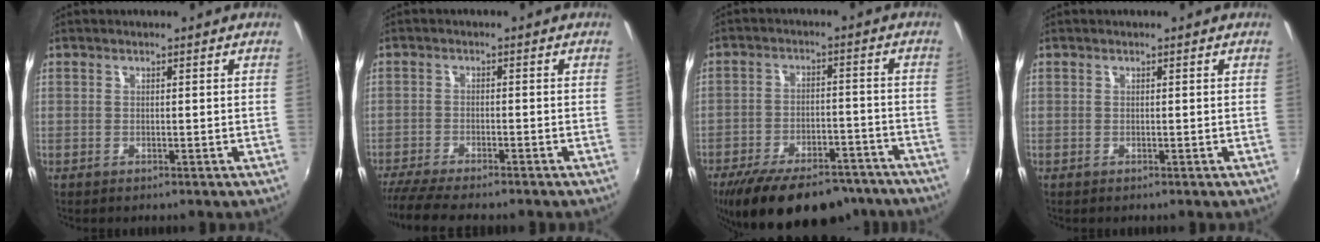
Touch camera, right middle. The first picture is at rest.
{"total": 9.1, "force": [-7.9, 1.0, 4.3], "torque": [-0.106, -0.032, -0.133]}
{"total": 22.0, "force": [-17.4, 8.5, 10.5], "torque": [-0.201, -0.012, -0.239]}
{"total": 0.0}